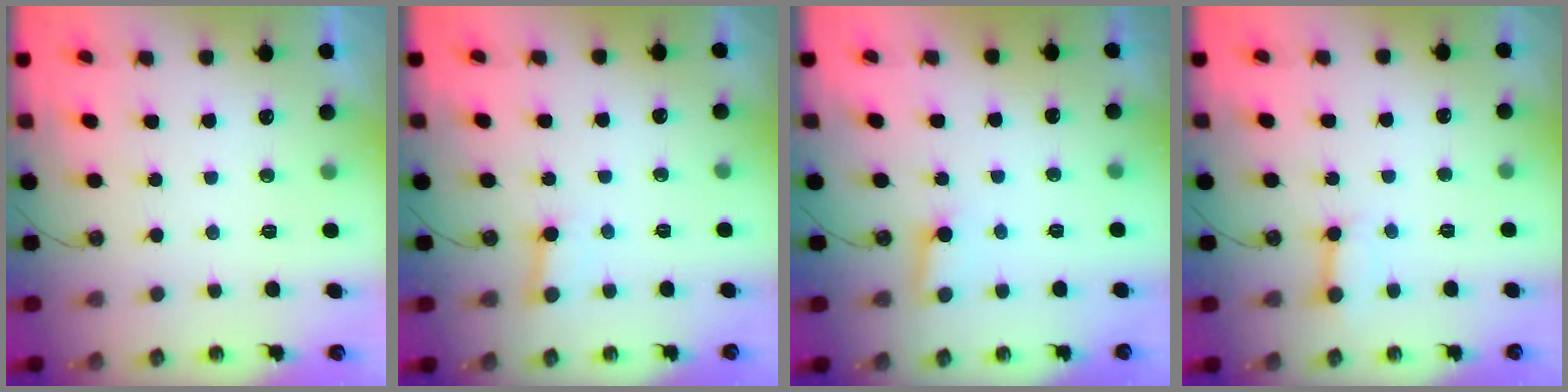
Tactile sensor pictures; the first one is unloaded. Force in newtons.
{"total": 3.7, "press": 3.7, "slide": 0.3}
{"total": 4.8, "press": 4.7, "slide": 1.0}
{"total": 5.4, "press": 5.4, "slide": 0.7}